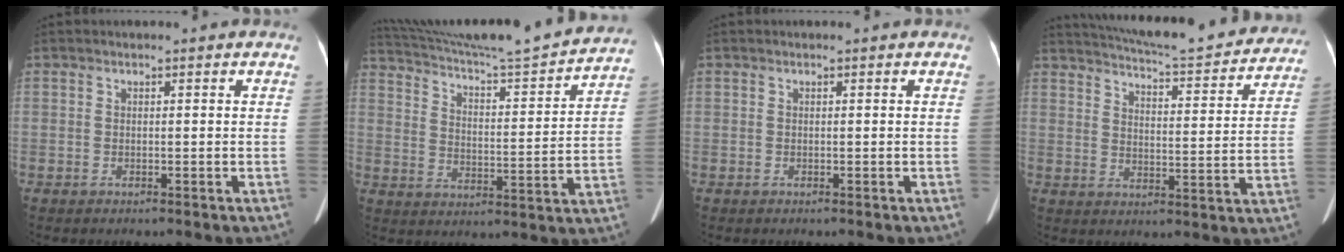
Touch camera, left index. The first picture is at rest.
{"total": 24.1, "force": [22.5, 0.1, 8.8], "torque": [-0.153, -0.040, 0.316]}
{"total": 0.0}
{"total": 22.5, "force": [20.7, 3.1, 8.2], "torque": [-0.127, -0.024, 0.263]}